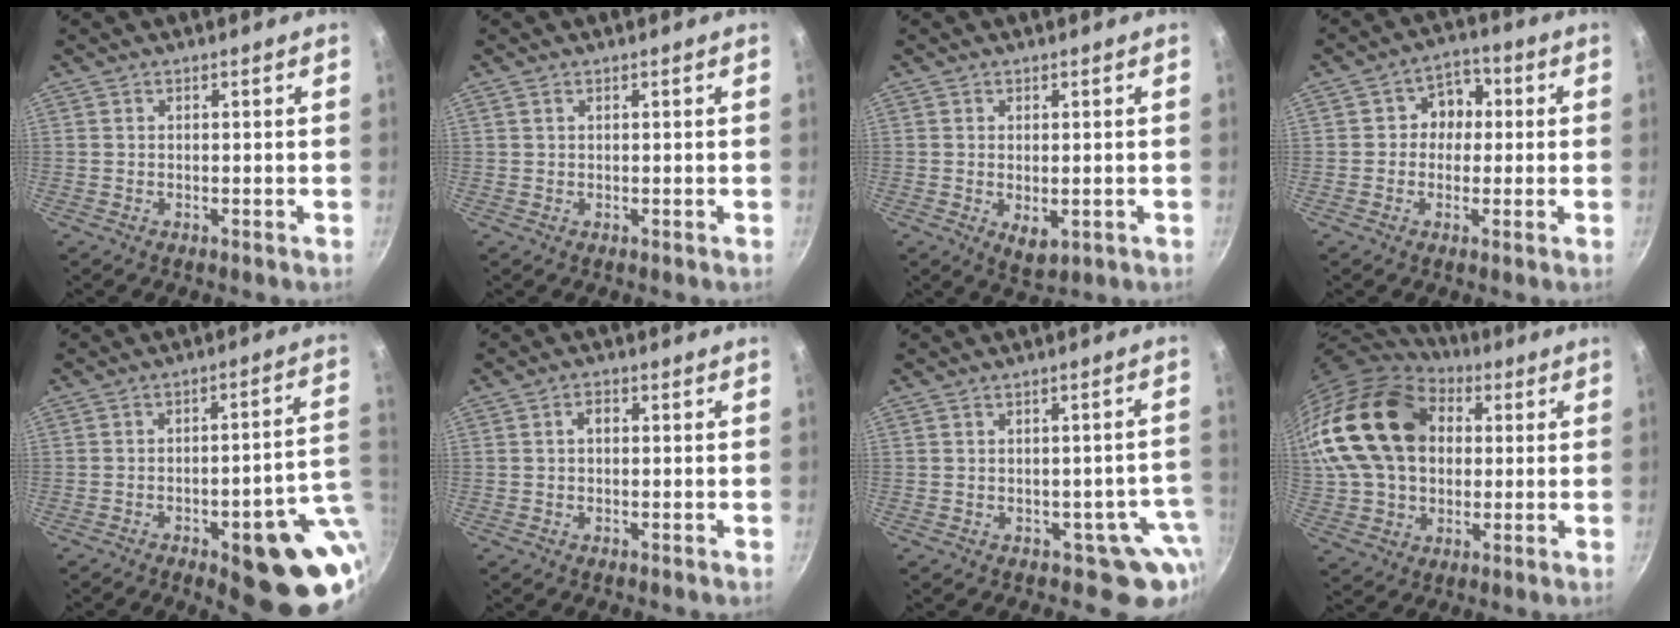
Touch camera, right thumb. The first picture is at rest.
{"total": 0.6, "force": [0.3, 0.4, 0.3], "torque": [-0.007, 0.001, 0.007]}
{"total": 4.2, "force": [-0.7, 2.3, 3.4], "torque": [-0.051, -0.013, -0.004]}
{"total": 6.5, "force": [0.3, 5.6, 3.2], "torque": [0.003, 0.014, -0.006]}
{"total": 18.5, "force": [-5.0, 6.3, 16.7], "torque": [-0.158, 0.020, -0.059]}
{"total": 2.1, "force": [0.3, 1.4, 1.6], "torque": [-0.022, 0.009, 0.003]}
{"total": 7.3, "force": [-2.2, 5.8, 3.7], "torque": [0.030, 0.035, -0.015]}
{"total": 23.7, "force": [5.0, 16.9, 16.0], "torque": [-0.278, 0.022, 0.090]}